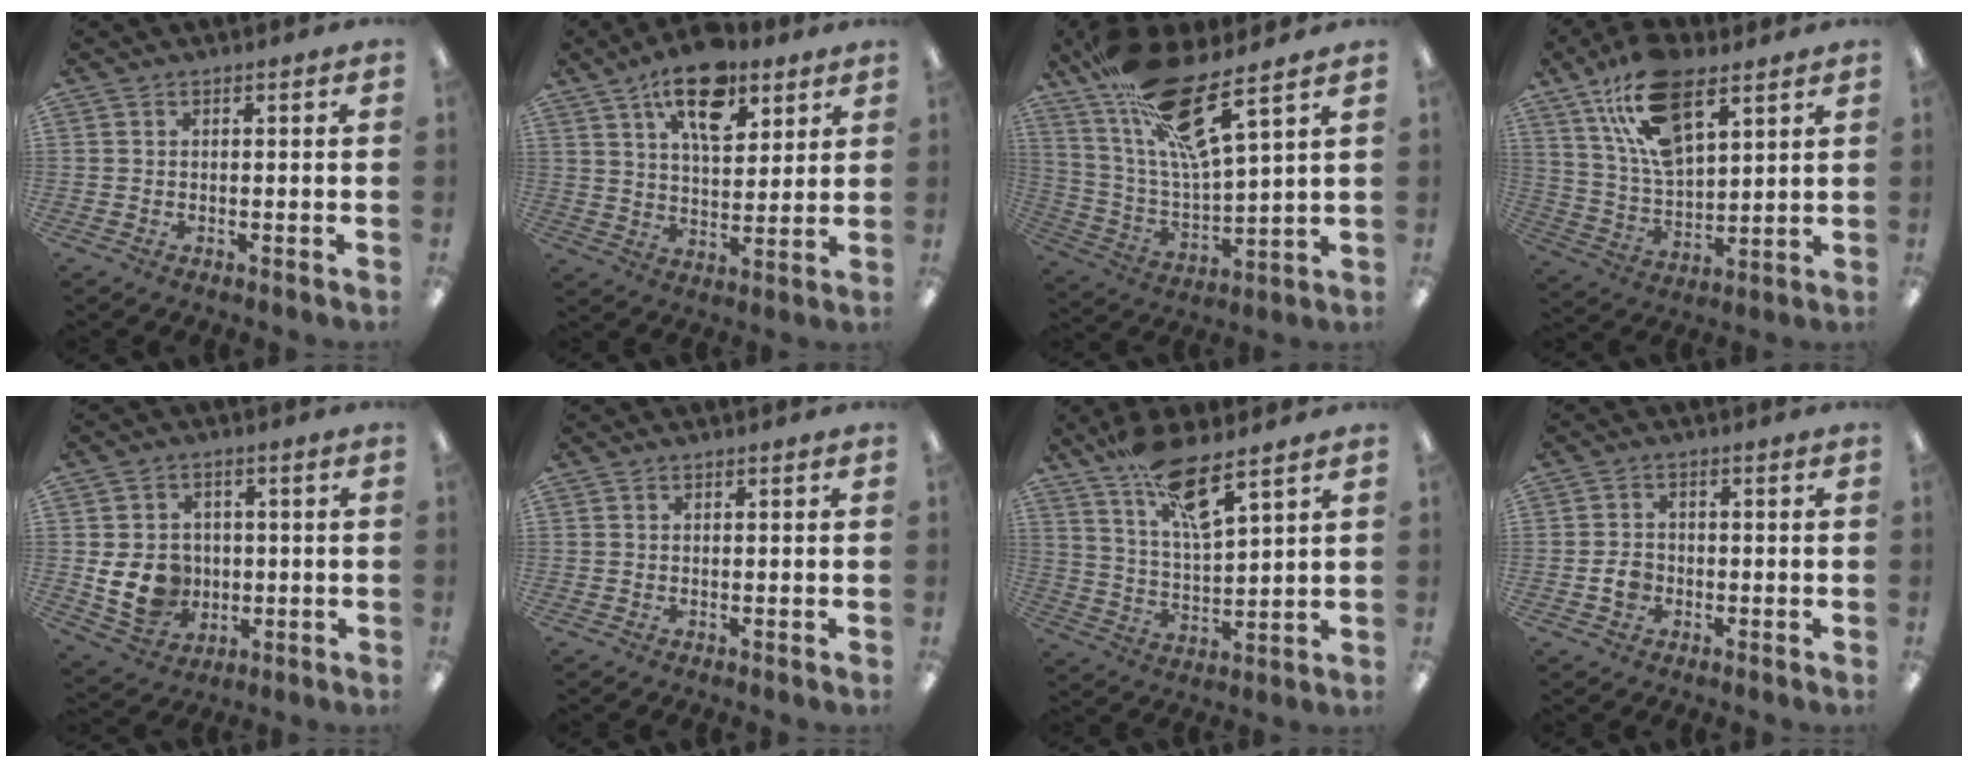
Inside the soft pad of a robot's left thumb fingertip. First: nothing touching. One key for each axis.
{"total": 14.1, "fx": 8.6, "fy": 6.9, "fz": 8.7, "tx": -0.132, "ty": -0.031, "tz": 0.148}
{"total": 19.8, "fx": 13.3, "fy": 4.8, "fz": 13.9, "tx": -0.258, "ty": -0.062, "tz": 0.226}
{"total": 17.5, "fx": 10.6, "fy": 8.3, "fz": 11.2, "tx": -0.218, "ty": -0.030, "tz": 0.189}
{"total": 10.5, "fx": -1.2, "fy": 8.8, "fz": 5.5, "tx": -0.126, "ty": 0.010, "tz": -0.016}
{"total": 0.0}
{"total": 13.0, "fx": 9.5, "fy": 2.9, "fz": 8.5, "tx": -0.155, "ty": -0.048, "tz": 0.164}
{"total": 3.7, "fx": -1.1, "fy": 2.9, "fz": 2.1, "tx": -0.043, "ty": 0.004, "tz": -0.022}